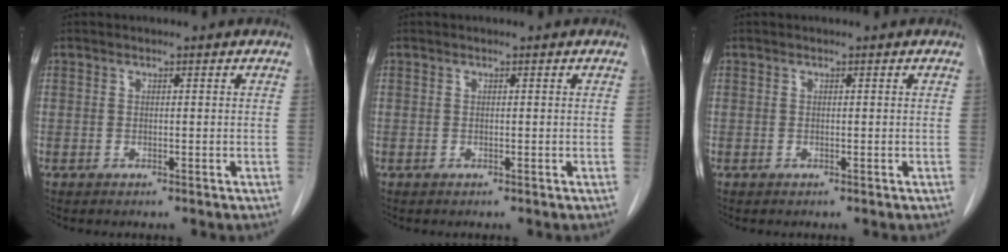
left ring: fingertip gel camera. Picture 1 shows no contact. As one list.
[{"total": 0.0}, {"total": 0.0}]